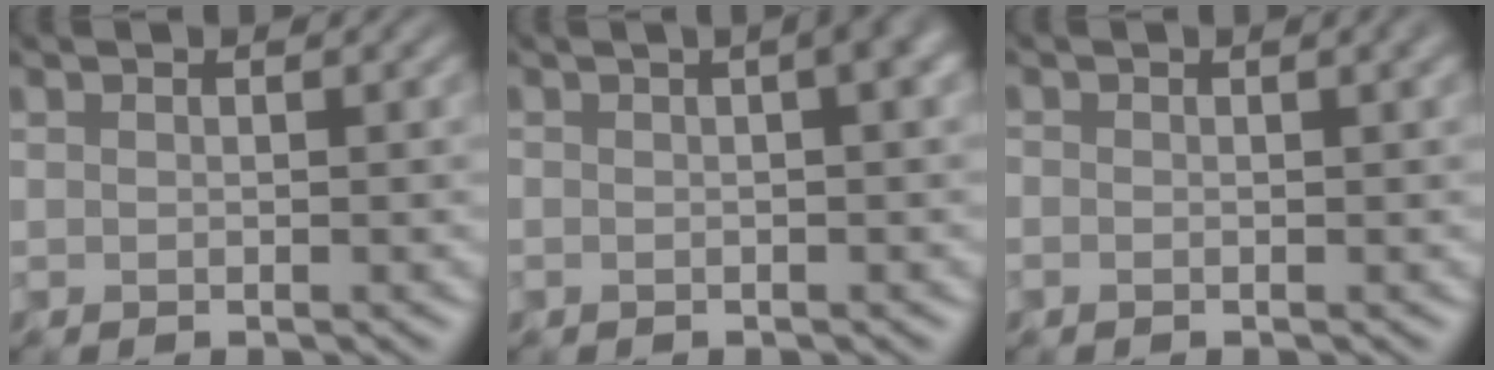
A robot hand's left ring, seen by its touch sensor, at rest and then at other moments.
{"total": 2.8, "force": [0.3, 0.5, 2.7], "torque": [-0.032, 0.008, 0.002]}
{"total": 1.5, "force": [0.2, 0.7, 1.3], "torque": [-0.016, -0.001, 0.000]}